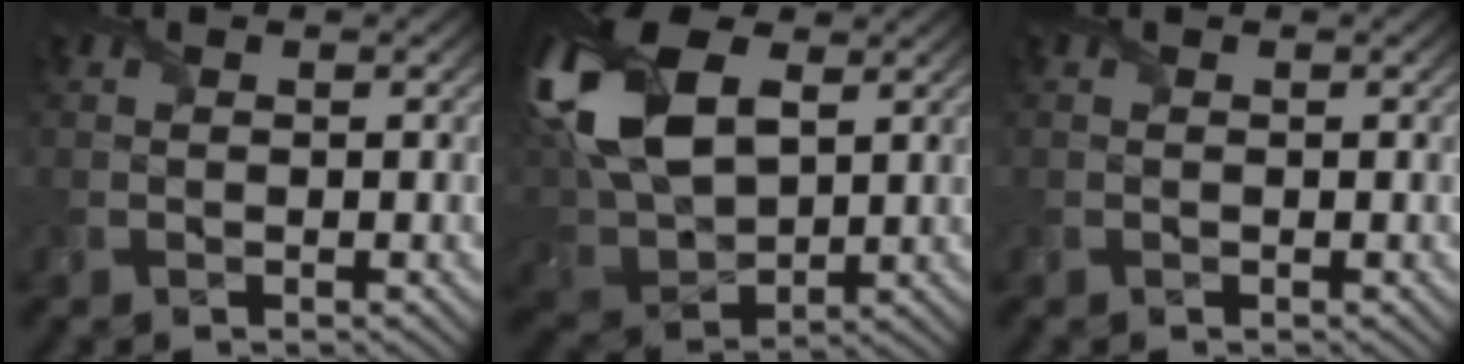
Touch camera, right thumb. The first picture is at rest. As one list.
[{"total": 17.1, "force": [5.6, 10.1, 12.6], "torque": [-0.325, 0.021, 0.107]}, {"total": 0.0}]